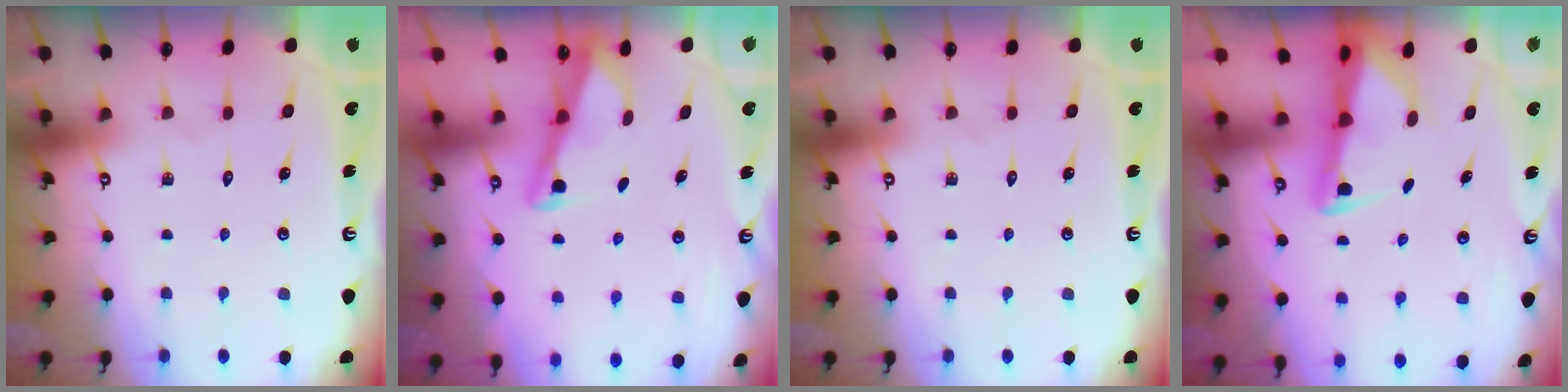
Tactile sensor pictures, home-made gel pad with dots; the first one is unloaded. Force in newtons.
{"total": 2.9, "press": 2.8, "slide": 0.4}
{"total": 0.0}
{"total": 2.5, "press": 2.4, "slide": 0.5}